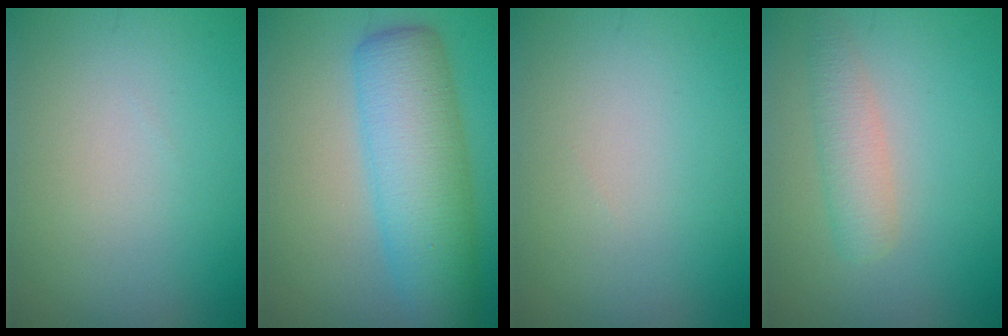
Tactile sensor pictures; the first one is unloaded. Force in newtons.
{"total": 8.2, "press": 8.2, "slide": 0.1}
{"total": 0.0}
{"total": 2.6, "press": 2.6, "slide": 0.2}